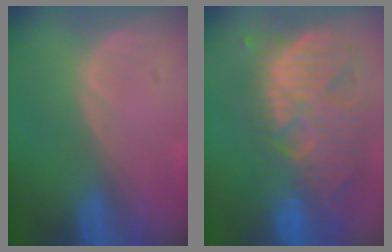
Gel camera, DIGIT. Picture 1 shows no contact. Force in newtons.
{"total": 13.7, "press": 11.6, "slide": 7.3}